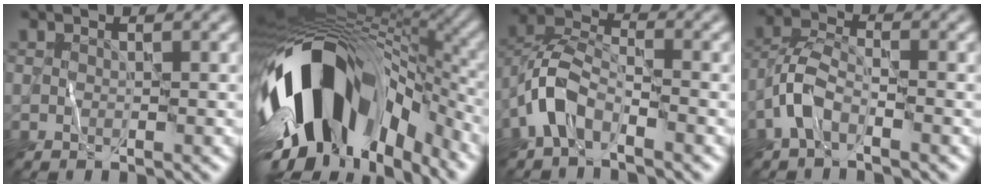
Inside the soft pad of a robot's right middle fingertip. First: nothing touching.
{"total": 15.7, "force": [-4.9, 9.0, 11.9], "torque": [-0.200, -0.012, -0.081]}
{"total": 4.3, "force": [-2.7, 2.0, 2.7], "torque": [-0.051, 0.013, -0.065]}
{"total": 3.2, "force": [-2.0, 1.3, 2.2], "torque": [-0.042, 0.009, -0.052]}